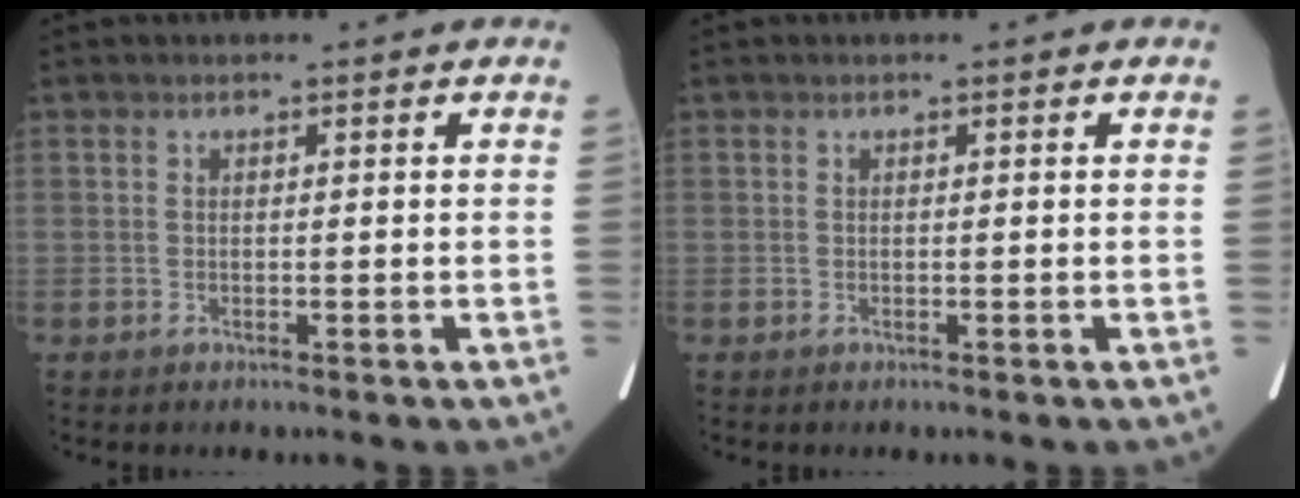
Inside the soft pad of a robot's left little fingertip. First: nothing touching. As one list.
[{"total": 0.0}]